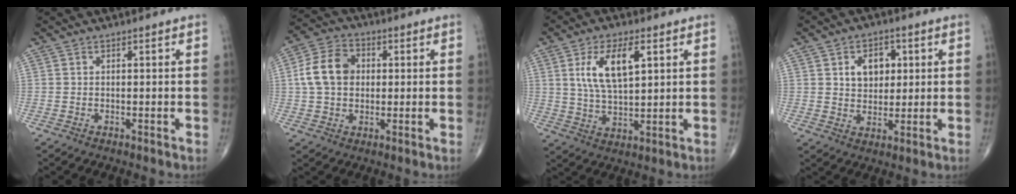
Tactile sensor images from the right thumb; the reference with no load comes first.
{"total": 9.9, "force": [1.0, 7.5, 6.4], "torque": [-0.109, 0.019, 0.011]}
{"total": 10.8, "force": [3.6, 4.6, 9.0], "torque": [-0.165, -0.010, 0.071]}
{"total": 7.2, "force": [2.1, 5.2, 4.6], "torque": [-0.037, -0.007, 0.032]}